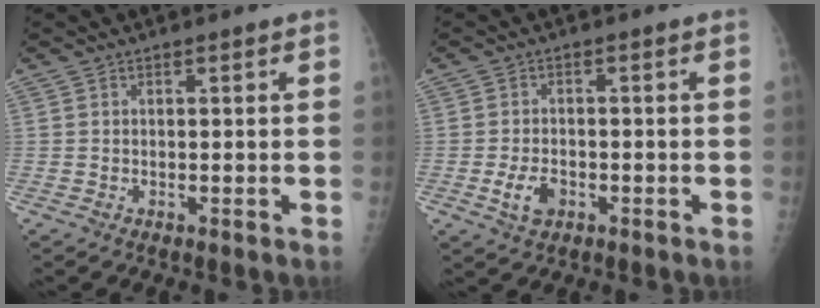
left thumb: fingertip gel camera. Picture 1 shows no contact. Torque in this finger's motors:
{"motor_torque": [0.02, 0.03, 0.13, -0.04, 0.00]}